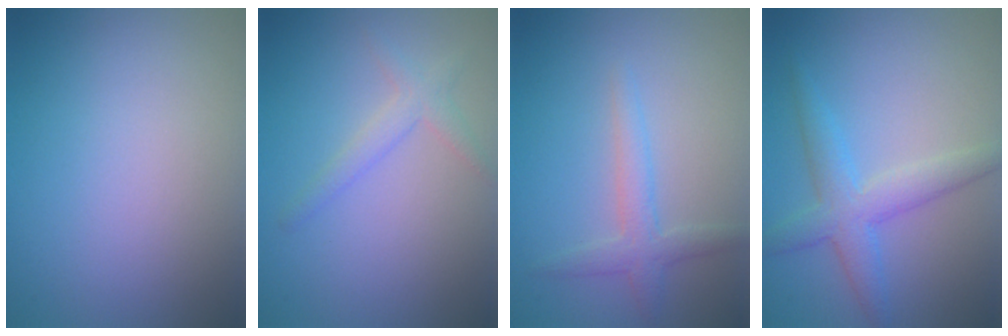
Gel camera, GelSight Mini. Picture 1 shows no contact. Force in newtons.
{"total": 2.0, "press": 2.0, "slide": 0.2}
{"total": 2.3, "press": 2.3, "slide": 0.1}
{"total": 3.8, "press": 3.8, "slide": 0.2}